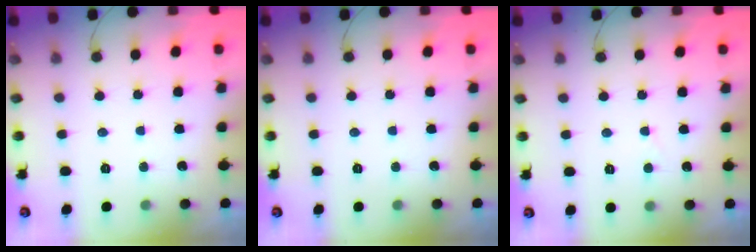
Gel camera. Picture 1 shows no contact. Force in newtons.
{"total": 0.0}
{"total": 2.0, "press": 2.0, "slide": 0.2}